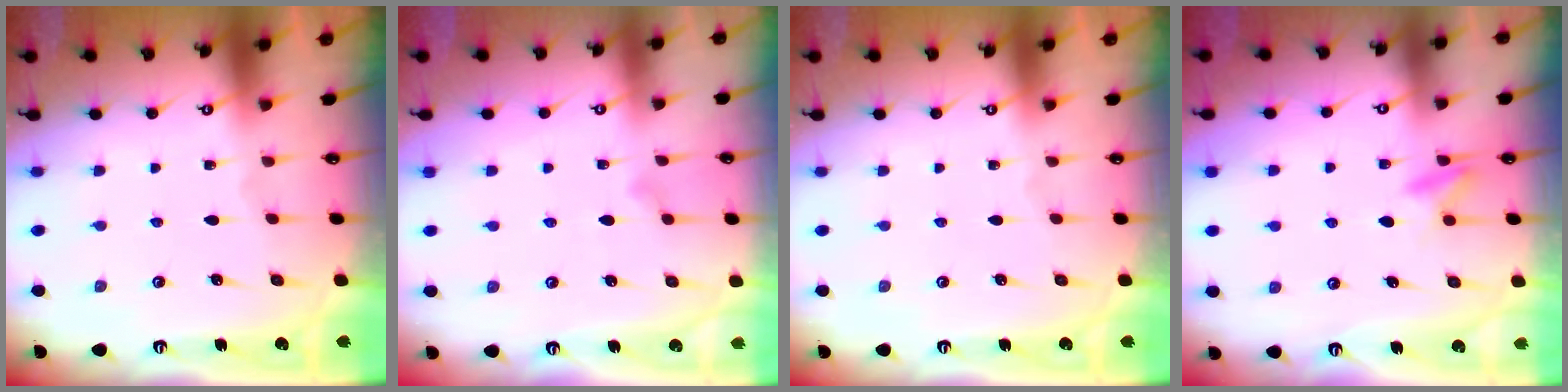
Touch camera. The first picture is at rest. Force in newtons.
{"total": 6.7, "press": 6.7, "slide": 0.5}
{"total": 0.0}
{"total": 7.6, "press": 7.6, "slide": 0.8}